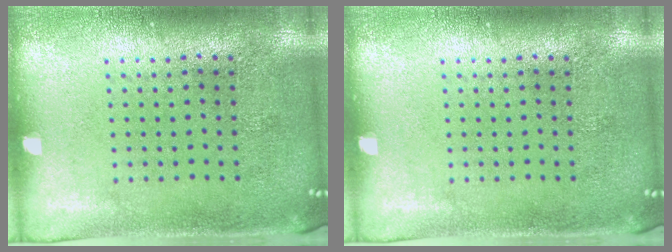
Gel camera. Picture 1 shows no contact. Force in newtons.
{"total": 0.0}